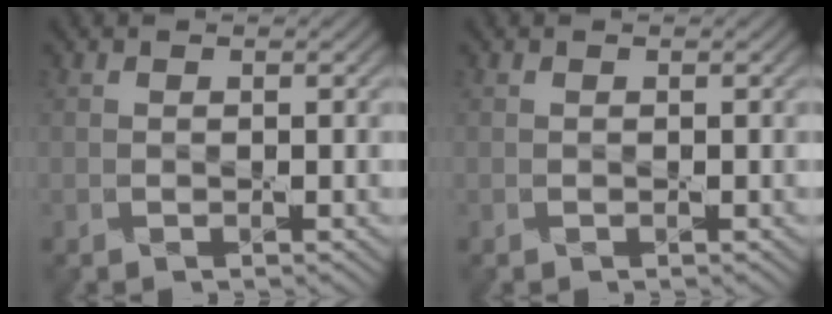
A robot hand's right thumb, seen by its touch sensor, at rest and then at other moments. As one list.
[{"total": 0.0}]